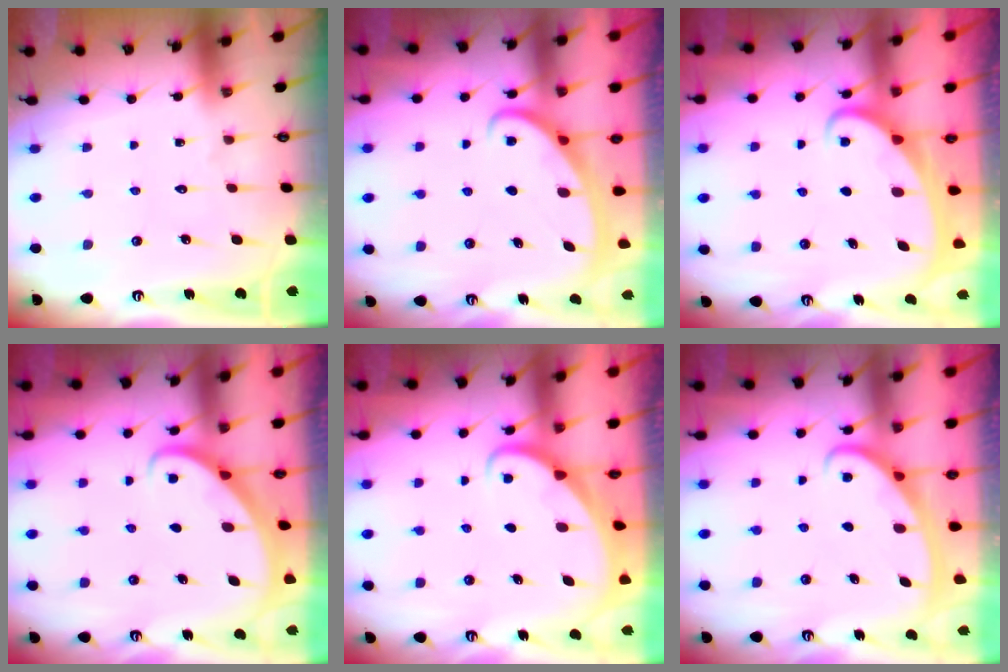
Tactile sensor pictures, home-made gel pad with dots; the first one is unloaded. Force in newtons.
{"total": 2.8, "press": 2.7, "slide": 0.4}
{"total": 1.9, "press": 1.9, "slide": 0.3}
{"total": 2.6, "press": 2.6, "slide": 0.2}
{"total": 2.0, "press": 2.0, "slide": 0.2}
{"total": 2.9, "press": 2.8, "slide": 0.4}